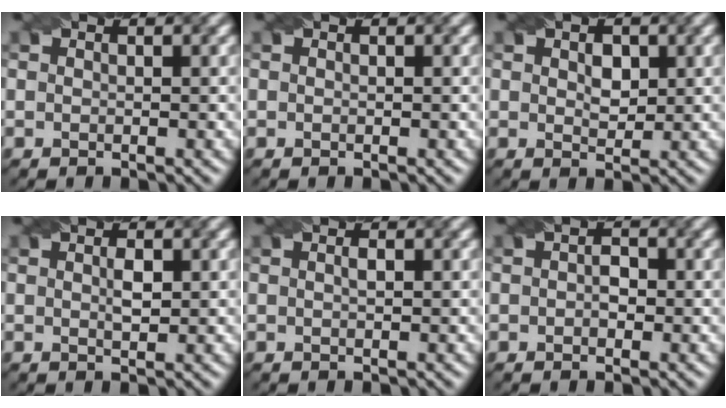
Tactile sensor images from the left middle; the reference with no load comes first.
{"total": 0.0}
{"total": 2.0, "force": [0.6, 1.3, 1.4], "torque": [-0.021, -0.005, 0.014]}
{"total": 1.4, "force": [0.3, 0.6, 1.3], "torque": [-0.026, 0.001, 0.007]}
{"total": 0.6, "force": [0.1, 0.2, 0.6], "torque": [-0.012, 0.002, 0.002]}
{"total": 1.5, "force": [-0.1, 1.0, 1.1], "torque": [-0.016, 0.001, -0.005]}